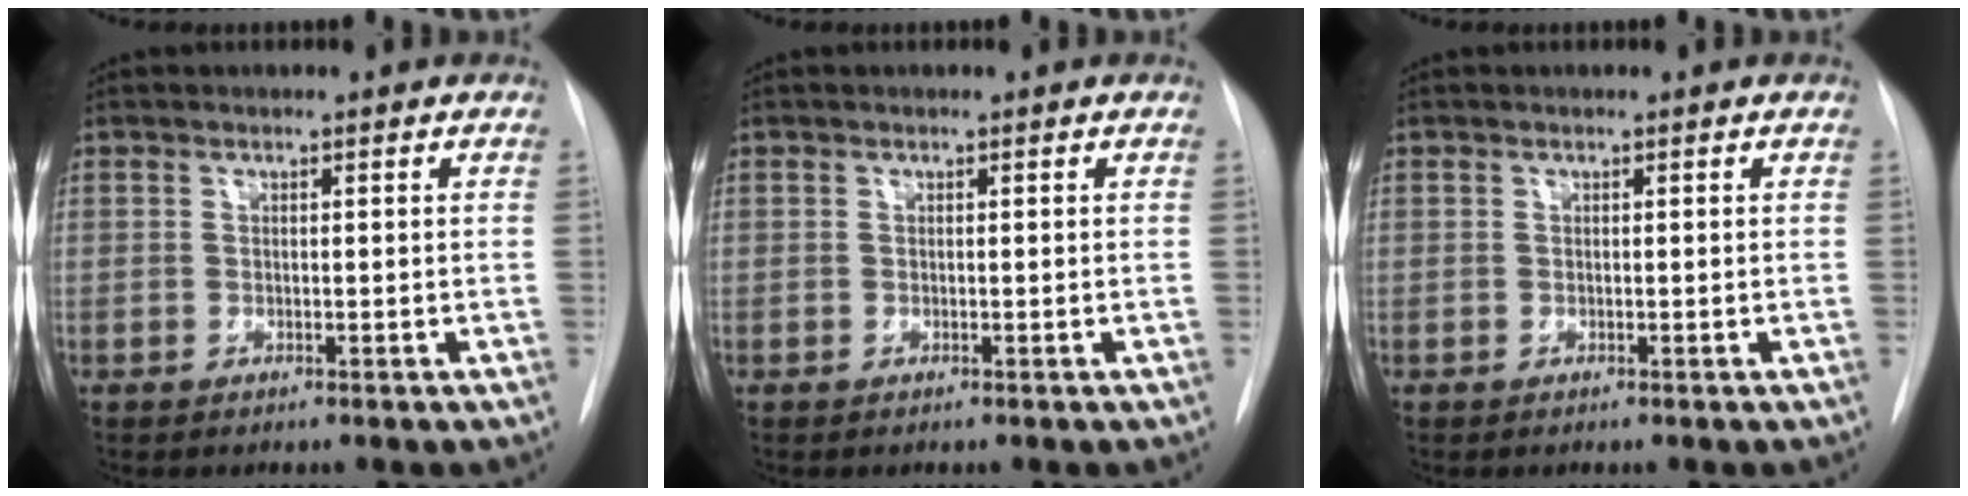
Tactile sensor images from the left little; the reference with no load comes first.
{"total": 0.0}
{"total": 0.0}